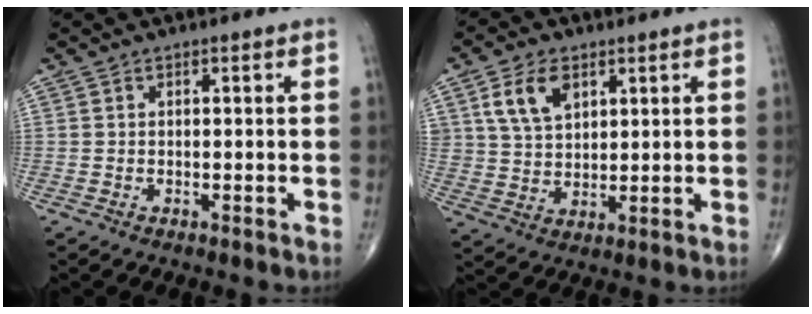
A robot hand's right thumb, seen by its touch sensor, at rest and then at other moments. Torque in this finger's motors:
{"motor_torque": [0.13, 0.13, 0.80, 0.74, 0.01]}